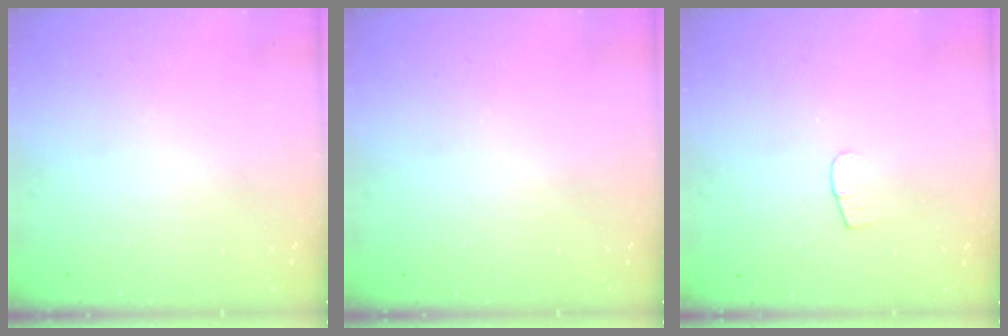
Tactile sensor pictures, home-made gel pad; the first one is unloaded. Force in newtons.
{"total": 0.0}
{"total": 3.7, "press": 3.7, "slide": 0.4}